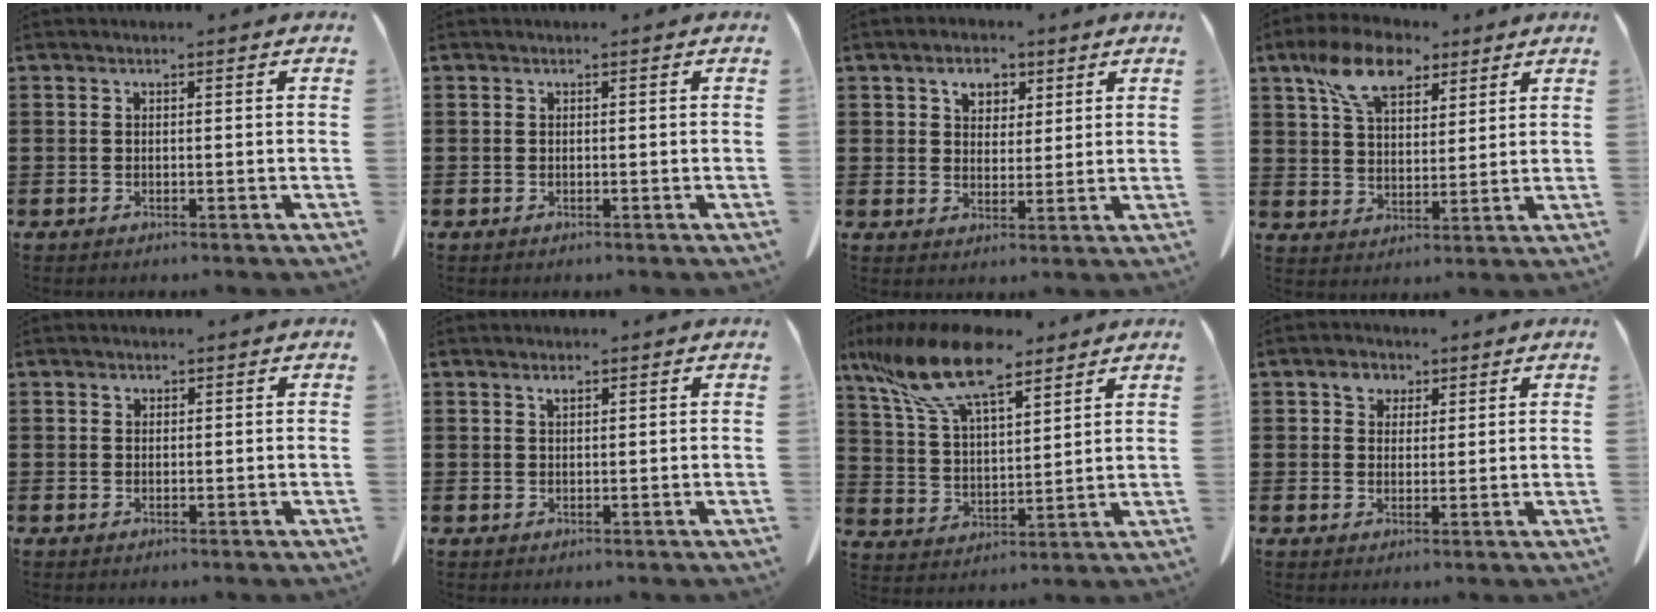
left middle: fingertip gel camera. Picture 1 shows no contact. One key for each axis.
{"total": 0.0}
{"total": 4.3, "fx": 2.6, "fy": 3.2, "fz": 1.4, "tx": -0.028, "ty": 0.010, "tz": 0.041}
{"total": 10.4, "fx": 6.7, "fy": 5.2, "fz": 5.9, "tx": -0.129, "ty": 0.003, "tz": 0.124}
{"total": 0.6, "fx": 0.4, "fy": 0.5, "fz": 0.2, "tx": -0.006, "ty": 0.002, "tz": 0.008}
{"total": 1.1, "fx": 0.7, "fy": 0.4, "fz": 0.7, "tx": -0.017, "ty": 0.002, "tz": 0.012}
{"total": 13.9, "fx": 10.2, "fy": 4.2, "fz": 8.5, "tx": -0.208, "ty": -0.029, "tz": 0.179}
{"total": 3.3, "fx": 1.8, "fy": 2.4, "fz": 1.2, "tx": -0.025, "ty": 0.009, "tz": 0.030}